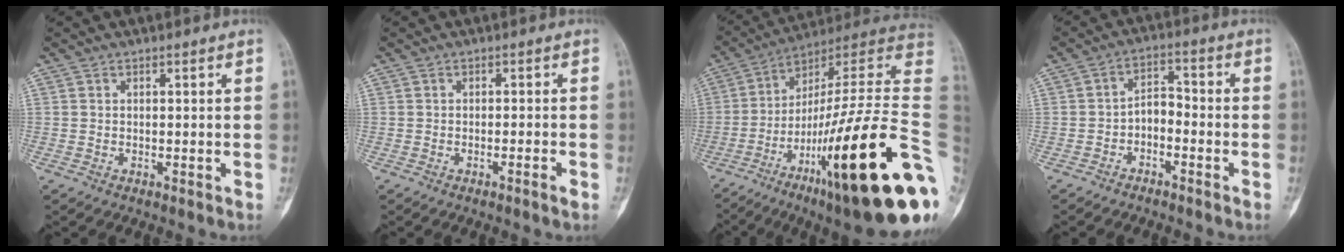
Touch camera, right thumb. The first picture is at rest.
{"total": 1.7, "force": [-1.0, 0.0, 1.5], "torque": [-0.033, 0.002, -0.017]}
{"total": 35.2, "force": [-8.6, 6.2, 33.6], "torque": [-0.434, 0.060, -0.140]}
{"total": 4.6, "force": [-2.3, 2.7, 3.0], "torque": [-0.040, 0.037, -0.048]}